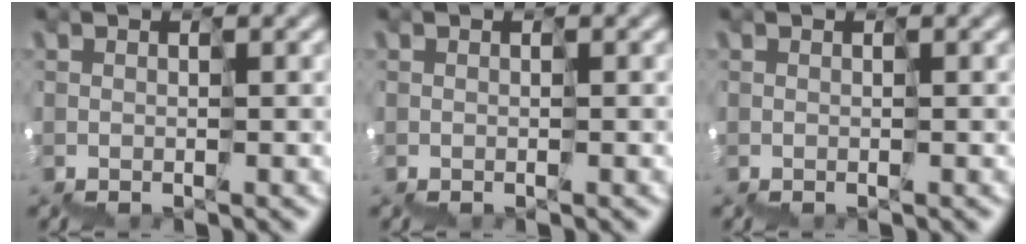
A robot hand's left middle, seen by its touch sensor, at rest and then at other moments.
{"total": 0.0}
{"total": 0.0}